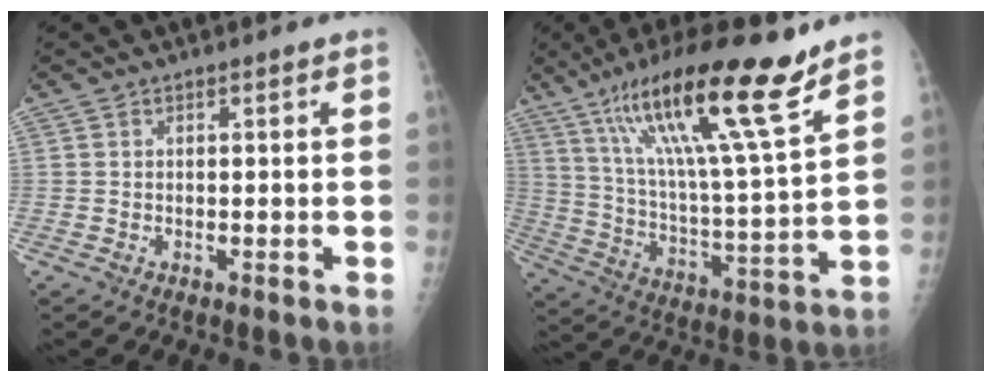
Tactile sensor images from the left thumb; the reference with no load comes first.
{"total": 22.7, "force": [14.3, 2.9, 17.3], "torque": [-0.287, -0.049, 0.248]}